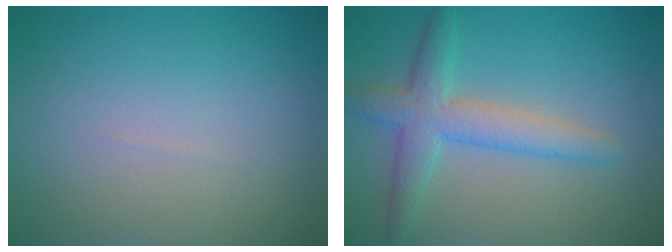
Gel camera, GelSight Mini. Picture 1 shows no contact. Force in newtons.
{"total": 4.3, "press": 4.2, "slide": 0.2}